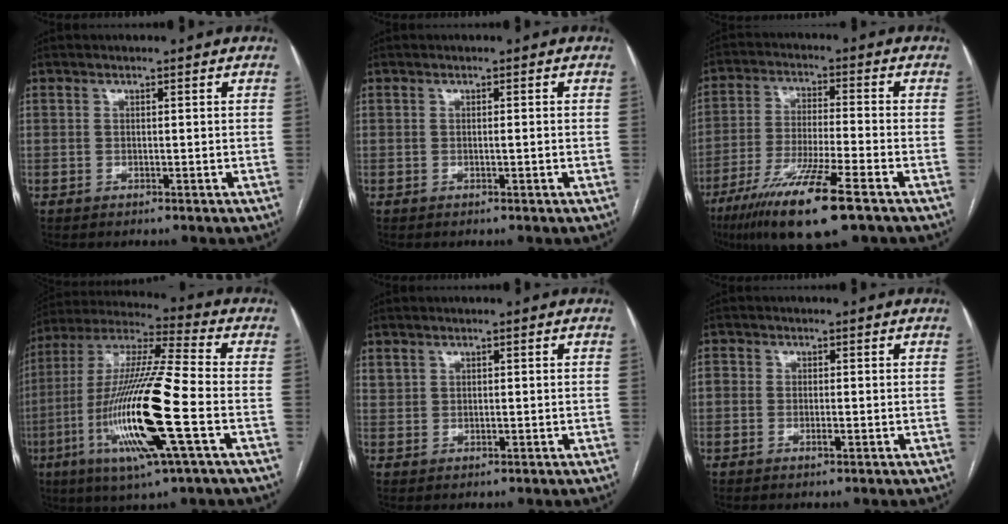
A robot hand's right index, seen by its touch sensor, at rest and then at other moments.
{"total": 0.6, "force": [0.0, 0.0, 0.6], "torque": [-0.011, 0.002, 0.002]}
{"total": 14.2, "force": [-8.5, 0.8, 11.4], "torque": [-0.226, -0.038, -0.152]}
{"total": 20.8, "force": [-5.9, 1.1, 19.9], "torque": [-0.424, -0.023, -0.112]}
{"total": 1.3, "force": [0.9, 0.8, 0.5], "torque": [-0.015, 0.007, 0.023]}
{"total": 2.3, "force": [-0.6, 1.3, 1.8], "torque": [-0.036, 0.002, -0.009]}